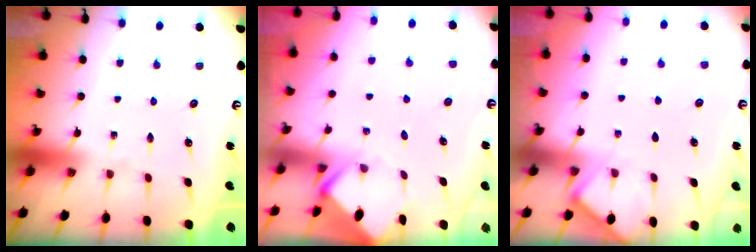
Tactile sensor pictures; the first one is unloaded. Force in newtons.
{"total": 3.6, "press": 3.6, "slide": 0.2}
{"total": 4.4, "press": 4.3, "slide": 0.5}